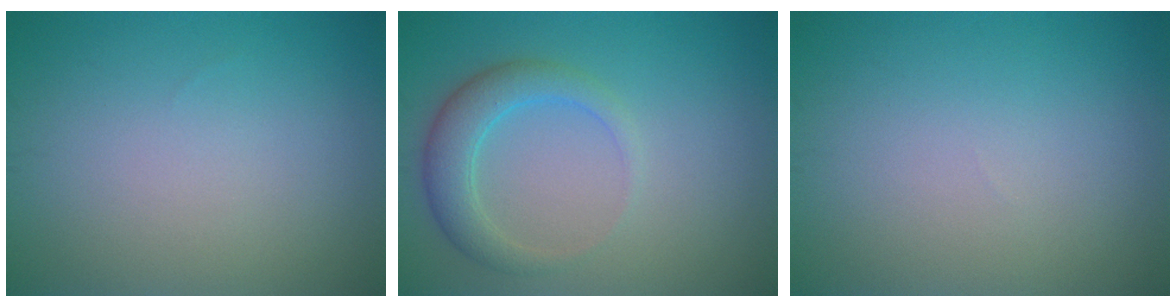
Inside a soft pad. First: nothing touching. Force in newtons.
{"total": 3.5, "press": 3.5, "slide": 0.1}
{"total": 0.0}